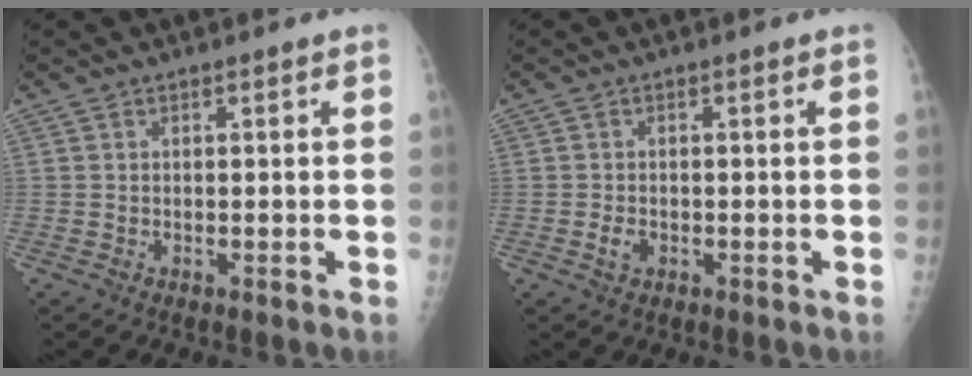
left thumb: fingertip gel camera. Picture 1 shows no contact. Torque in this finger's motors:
{"motor_torque": [-0.20, 0.13, -0.03, -0.04, 0.00]}